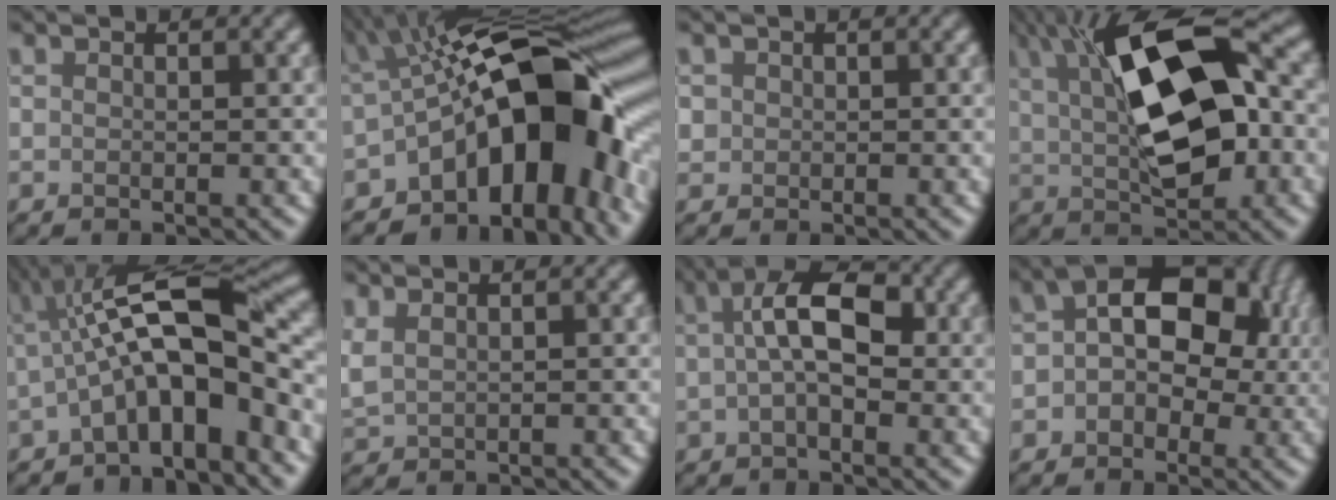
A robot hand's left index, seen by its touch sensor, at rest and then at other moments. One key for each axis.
{"total": 14.9, "fx": -4.0, "fy": 7.0, "fz": 12.5, "tx": -0.124, "ty": 0.017, "tz": -0.081}
{"total": 0.9, "fx": 0.0, "fy": 0.9, "fz": -0.2, "tx": 0.003, "ty": -0.005, "tz": 0.003}
{"total": 12.8, "fx": 2.4, "fy": 5.4, "fz": 11.4, "tx": -0.186, "ty": 0.016, "tz": 0.033}
{"total": 9.4, "fx": -1.9, "fy": 2.9, "fz": 8.7, "tx": -0.136, "ty": 0.018, "tz": -0.043}
{"total": 1.7, "fx": 0.9, "fy": 1.0, "fz": 1.1, "tx": -0.036, "ty": 0.003, "tz": 0.029}
{"total": 6.3, "fx": 0.6, "fy": 3.0, "fz": 5.4, "tx": -0.087, "ty": 0.015, "tz": -0.003}
{"total": 9.4, "fx": 1.4, "fy": 6.1, "fz": 7.0, "tx": -0.080, "ty": 0.020, "tz": 0.004}